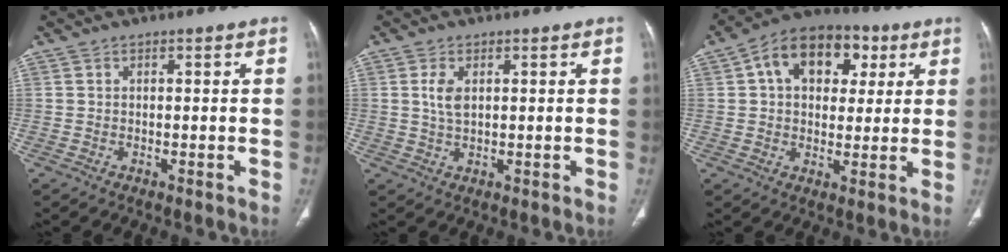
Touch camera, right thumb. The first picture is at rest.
{"total": 3.4, "force": [0.9, 1.8, 2.8], "torque": [-0.059, -0.002, 0.019]}
{"total": 15.1, "force": [4.8, 10.4, 9.8], "torque": [-0.113, 0.013, 0.067]}